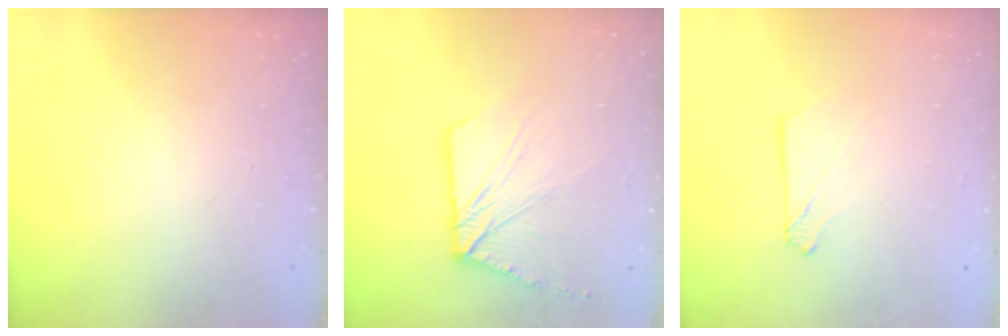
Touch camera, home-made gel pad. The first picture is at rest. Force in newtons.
{"total": 13.2, "press": 13.1, "slide": 1.4}
{"total": 3.0, "press": 3.0, "slide": 0.4}